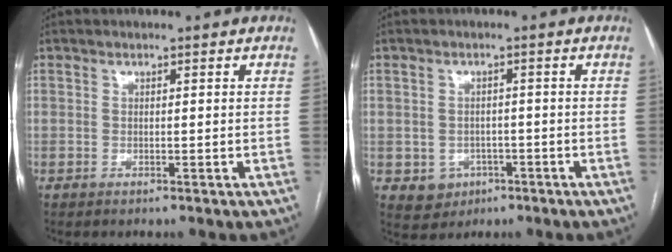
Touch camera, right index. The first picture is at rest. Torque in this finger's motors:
{"motor_torque": [0.07, 0.01, -0.33, -0.12]}